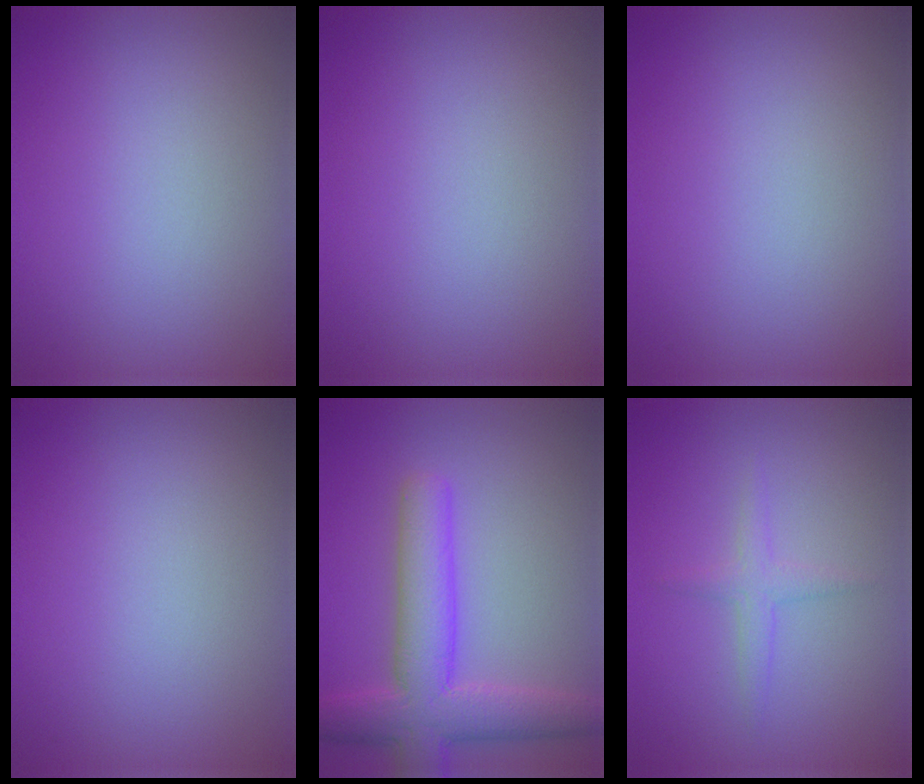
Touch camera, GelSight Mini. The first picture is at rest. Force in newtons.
{"total": 0.0}
{"total": 0.0}
{"total": 0.0}
{"total": 7.1, "press": 7.1, "slide": 0.4}
{"total": 1.5, "press": 1.5, "slide": 0.0}